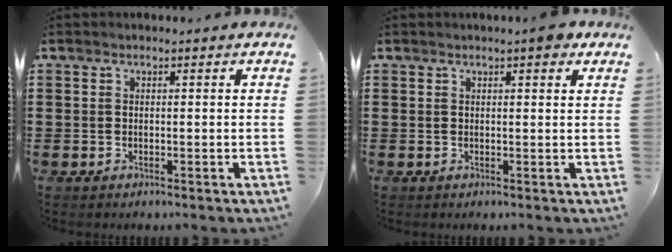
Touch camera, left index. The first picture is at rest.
{"total": 2.2, "force": [1.5, 0.4, 1.5], "torque": [-0.024, 0.002, 0.025]}